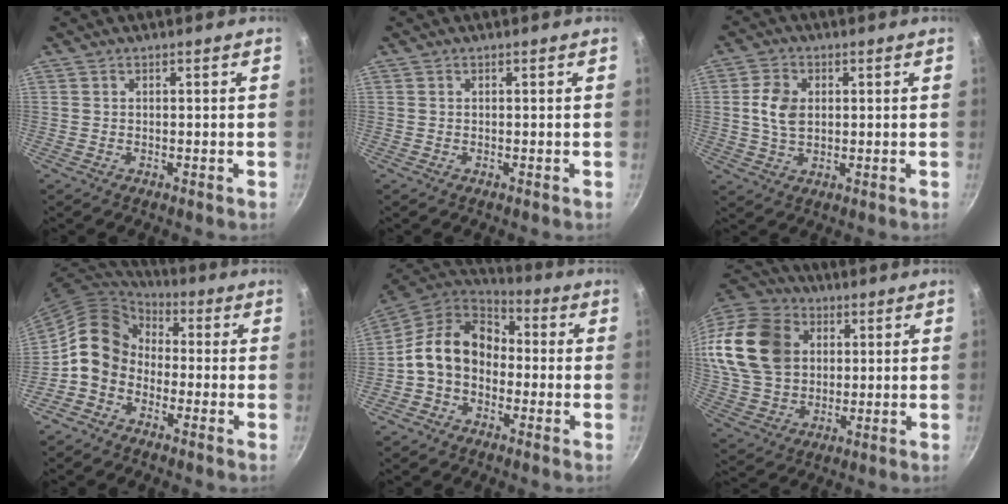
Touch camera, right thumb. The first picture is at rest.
{"total": 0.0}
{"total": 6.4, "force": [0.9, 4.4, 4.6], "torque": [-0.075, 0.004, 0.017]}
{"total": 10.8, "force": [-2.4, 8.8, 5.7], "torque": [-0.078, 0.047, -0.069]}
{"total": 13.7, "force": [-1.2, 10.5, 8.7], "torque": [-0.126, 0.045, -0.042]}
{"total": 23.9, "force": [6.0, 18.5, 14.0], "torque": [-0.281, 0.019, 0.116]}